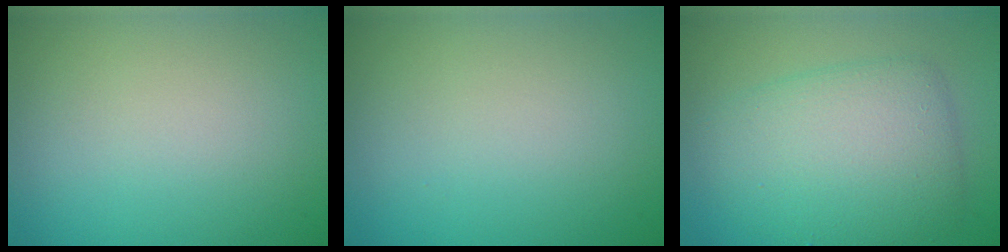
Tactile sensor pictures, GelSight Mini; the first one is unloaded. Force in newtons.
{"total": 0.0}
{"total": 6.1, "press": 6.1, "slide": 0.1}